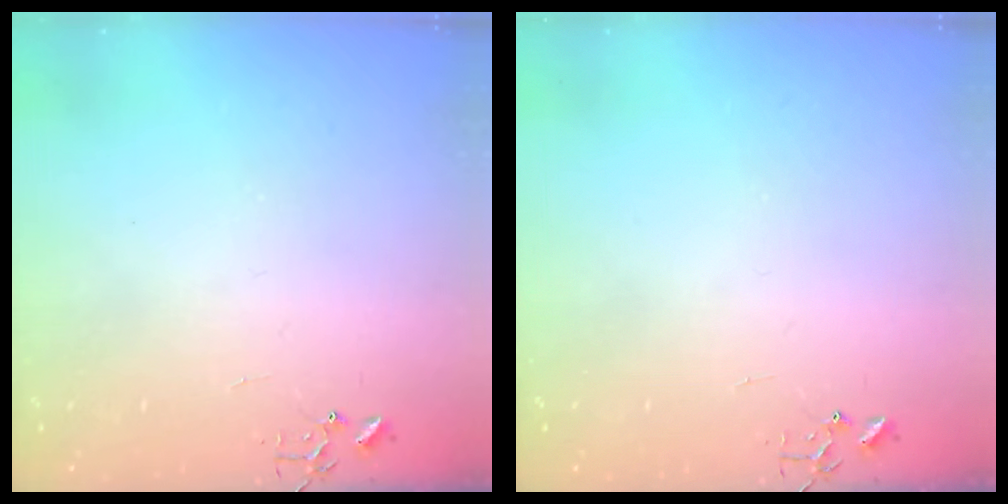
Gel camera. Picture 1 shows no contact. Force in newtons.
{"total": 0.0}